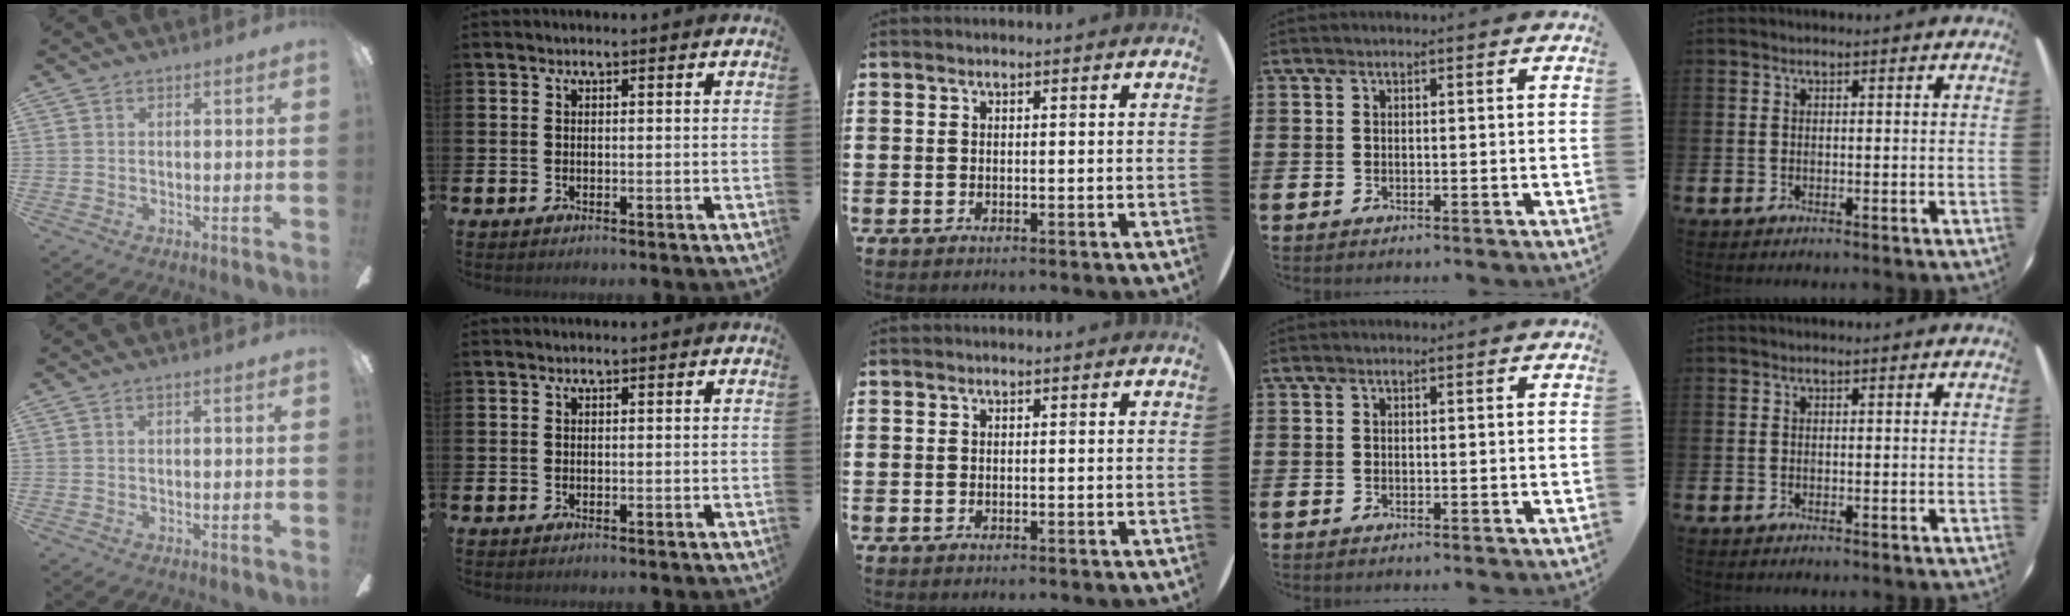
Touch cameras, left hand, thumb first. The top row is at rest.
{}